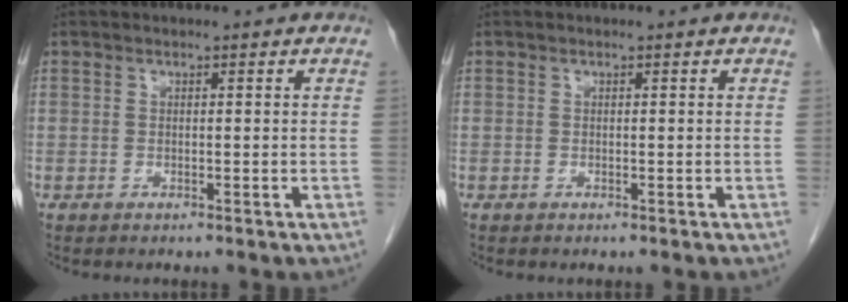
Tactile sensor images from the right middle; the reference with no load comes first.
{"total": 0.0}